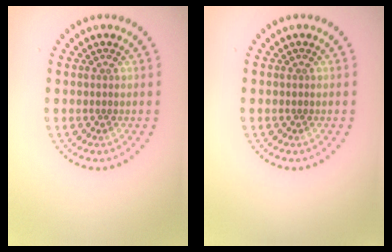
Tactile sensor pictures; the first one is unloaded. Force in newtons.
{"total": 0.0}